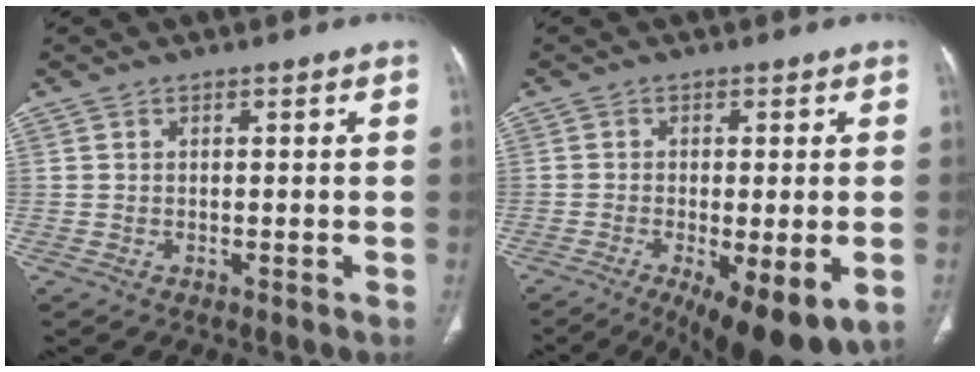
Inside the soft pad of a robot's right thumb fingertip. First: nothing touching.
{"total": 13.6, "force": [-5.7, 4.3, 11.5], "torque": [-0.162, -0.015, -0.079]}